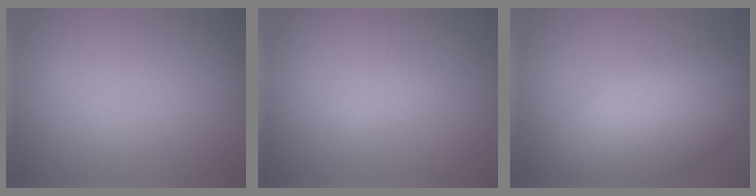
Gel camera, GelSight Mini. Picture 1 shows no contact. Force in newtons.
{"total": 0.7, "press": 0.7, "slide": 0.0}
{"total": 10.1, "press": 10.1, "slide": 0.2}